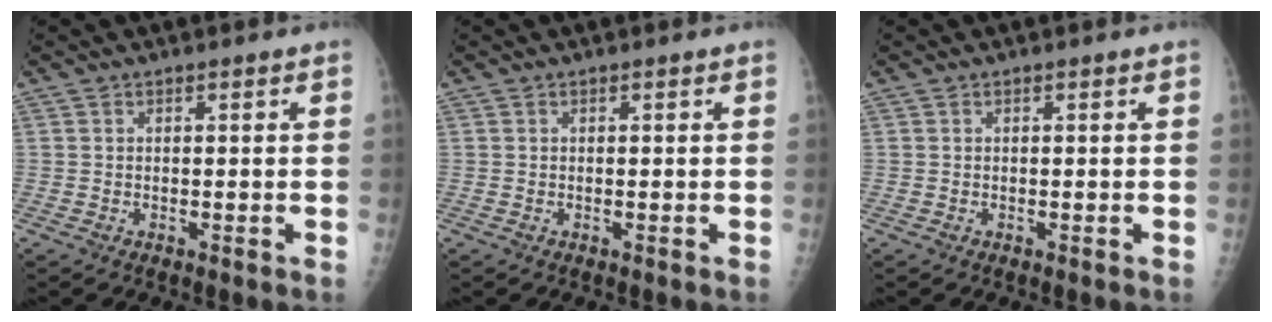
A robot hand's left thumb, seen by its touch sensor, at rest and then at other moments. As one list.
[{"total": 0.0}, {"total": 0.0}]